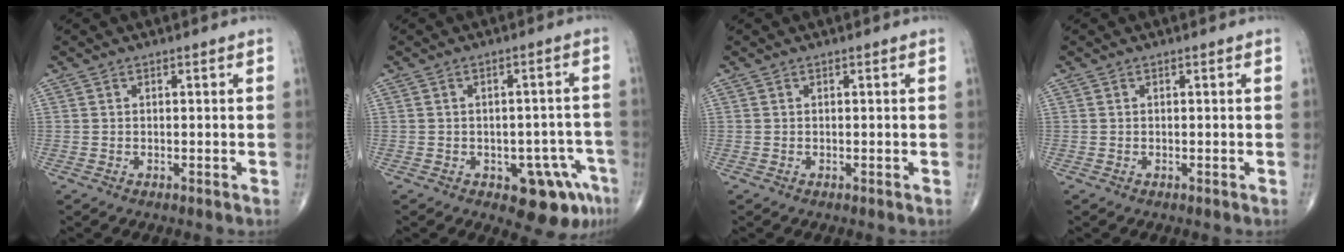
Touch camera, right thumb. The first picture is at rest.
{"total": 9.3, "force": [-4.6, 4.7, 6.6], "torque": [-0.048, 0.027, -0.051]}
{"total": 0.0}
{"total": 0.0}